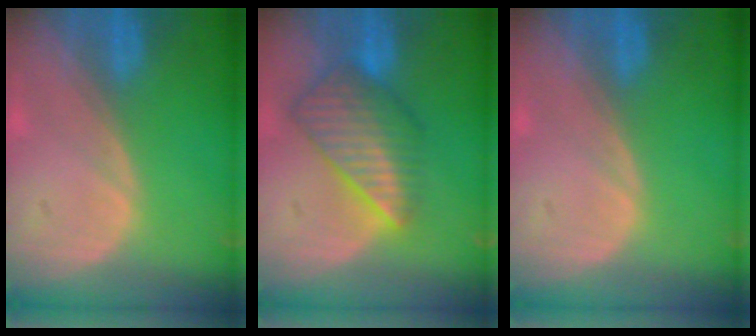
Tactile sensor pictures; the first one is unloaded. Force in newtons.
{"total": 8.7, "press": 7.6, "slide": 4.3}
{"total": 0.0}